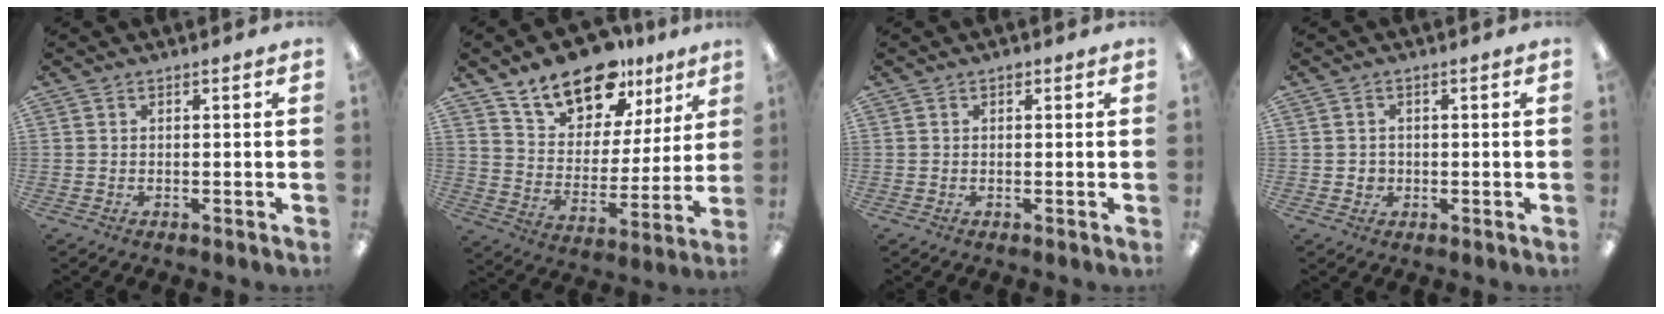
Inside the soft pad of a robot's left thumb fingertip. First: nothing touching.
{"total": 15.8, "force": [12.5, 7.9, 5.5], "torque": [-0.100, -0.082, 0.228]}
{"total": 0.6, "force": [0.4, 0.4, 0.3], "torque": [-0.006, 0.002, 0.007]}
{"total": 1.9, "force": [-0.1, 1.8, 0.5], "torque": [-0.002, 0.001, -0.007]}